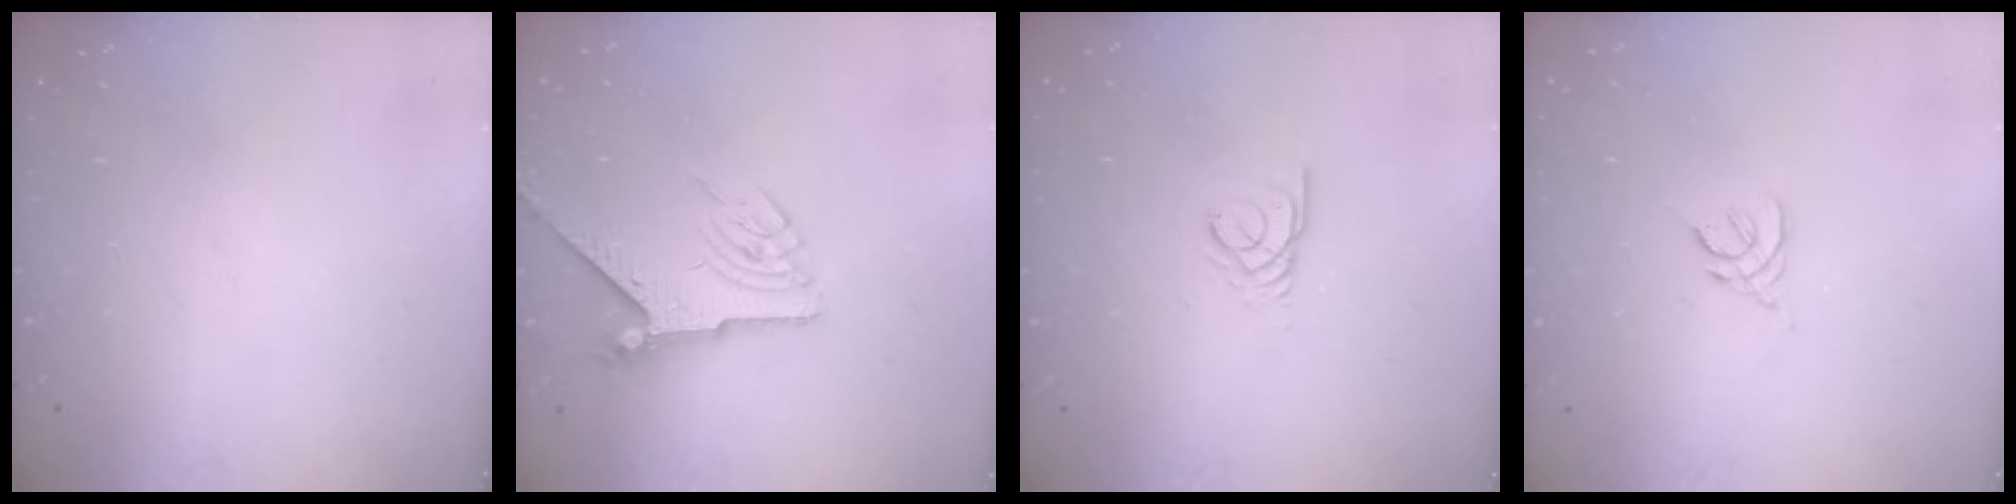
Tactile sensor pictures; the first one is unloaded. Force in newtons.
{"total": 6.1, "press": 6.1, "slide": 0.4}
{"total": 2.7, "press": 2.7, "slide": 0.1}
{"total": 2.8, "press": 2.8, "slide": 0.7}